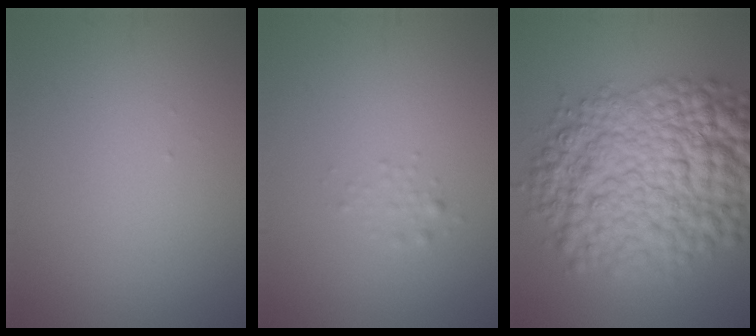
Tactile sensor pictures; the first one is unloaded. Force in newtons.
{"total": 0.8, "press": 0.8, "slide": 0.0}
{"total": 12.9, "press": 12.9, "slide": 0.3}